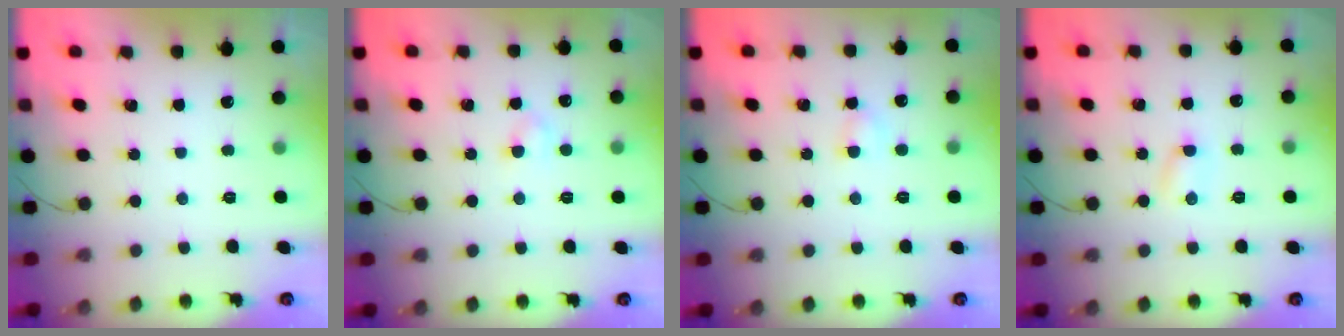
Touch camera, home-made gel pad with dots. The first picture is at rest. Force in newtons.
{"total": 2.5, "press": 2.3, "slide": 0.9}
{"total": 3.2, "press": 3.0, "slide": 1.2}
{"total": 1.8, "press": 1.7, "slide": 0.5}